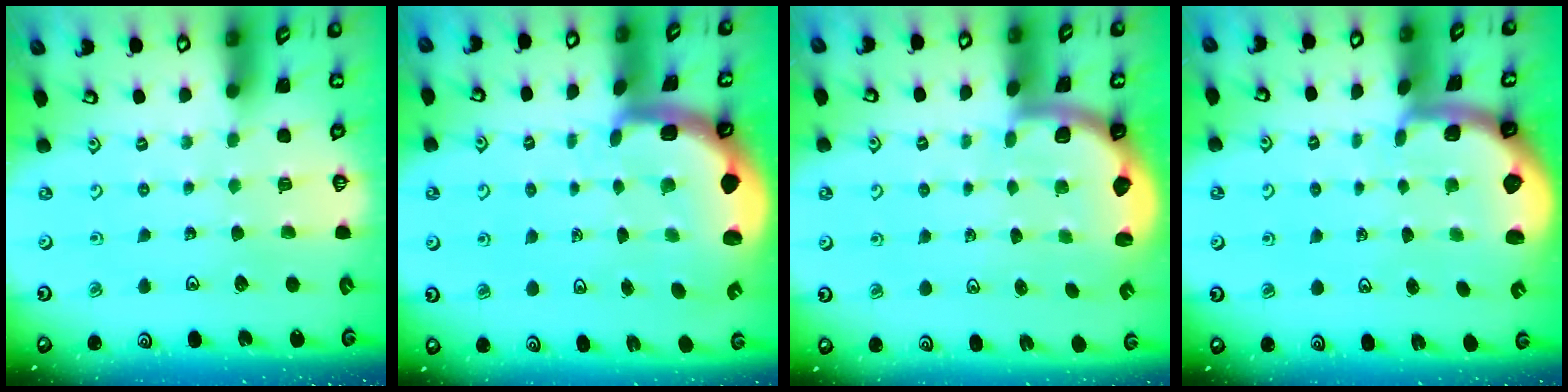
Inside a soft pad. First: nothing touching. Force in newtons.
{"total": 3.7, "press": 3.6, "slide": 1.0}
{"total": 1.9, "press": 1.8, "slide": 0.5}
{"total": 1.2, "press": 1.2, "slide": 0.3}